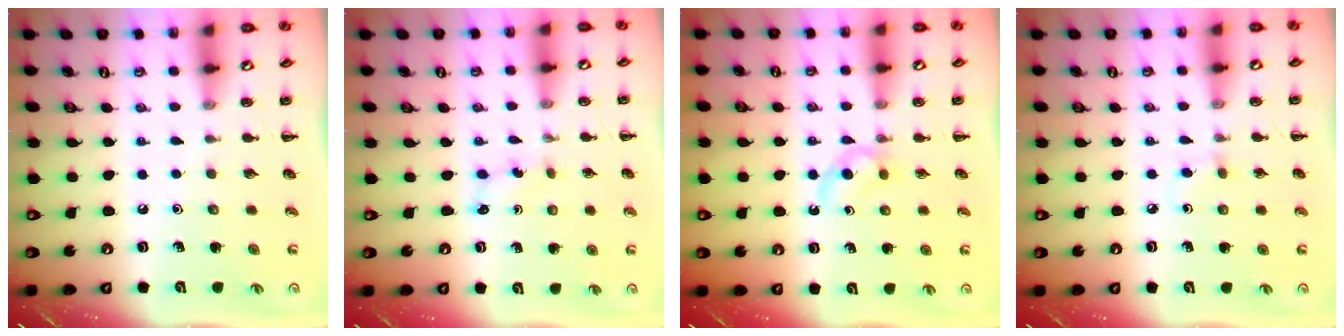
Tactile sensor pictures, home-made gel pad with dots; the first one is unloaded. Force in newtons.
{"total": 2.6, "press": 2.5, "slide": 0.8}
{"total": 3.6, "press": 3.3, "slide": 1.6}
{"total": 3.9, "press": 3.7, "slide": 1.4}